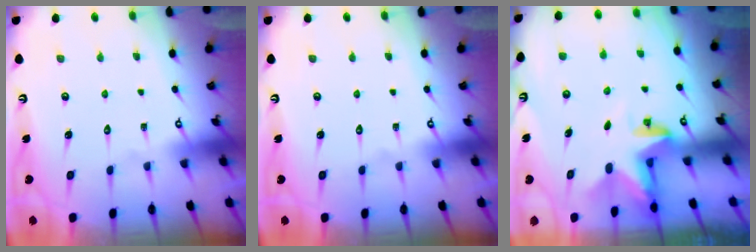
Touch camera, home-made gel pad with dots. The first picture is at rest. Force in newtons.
{"total": 0.0}
{"total": 2.8, "press": 2.8, "slide": 0.2}